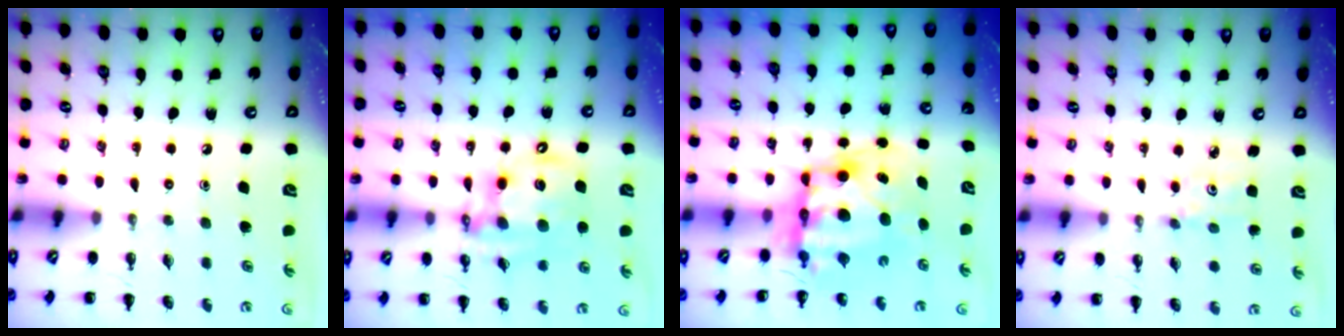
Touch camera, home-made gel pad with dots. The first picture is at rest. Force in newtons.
{"total": 13.3, "press": 12.9, "slide": 3.4}
{"total": 11.4, "press": 11.0, "slide": 2.9}
{"total": 2.6, "press": 2.5, "slide": 0.8}